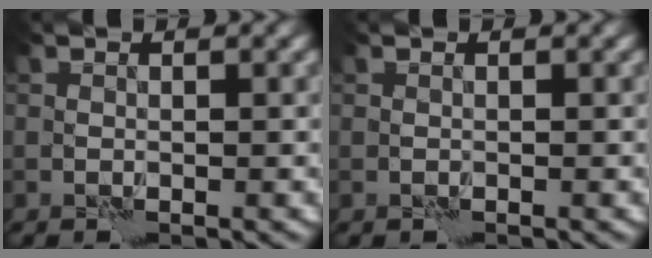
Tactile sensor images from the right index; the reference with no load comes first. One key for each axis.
{"total": 0.0}